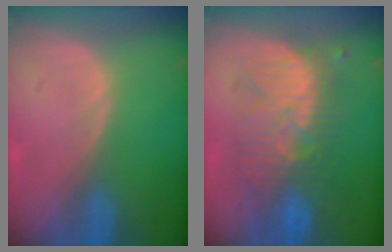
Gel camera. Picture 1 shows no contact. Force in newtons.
{"total": 8.8, "press": 8.8, "slide": 0.2}